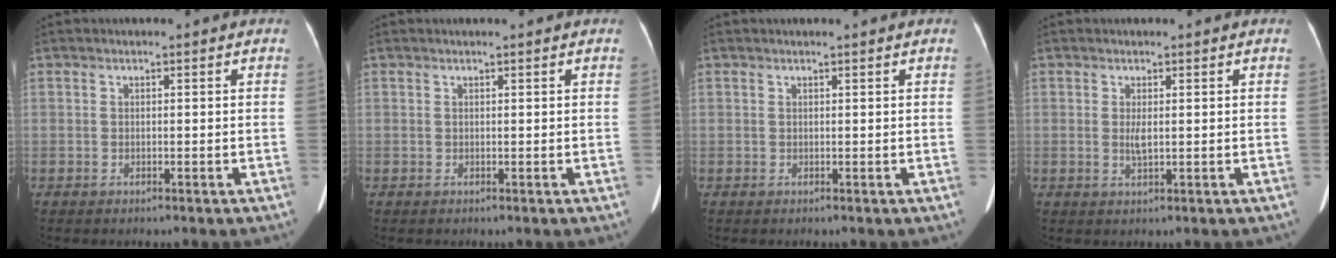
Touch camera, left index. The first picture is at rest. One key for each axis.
{"total": 1.0, "fx": 0.8, "fy": 0.0, "fz": 0.5, "tx": -0.006, "ty": 0.011, "tz": 0.013}
{"total": 1.3, "fx": 1.1, "fy": 0.1, "fz": 0.7, "tx": -0.008, "ty": 0.013, "tz": 0.015}
{"total": 1.6, "fx": 0.2, "fy": 0.3, "fz": 1.6, "tx": -0.035, "ty": -0.003, "tz": 0.005}